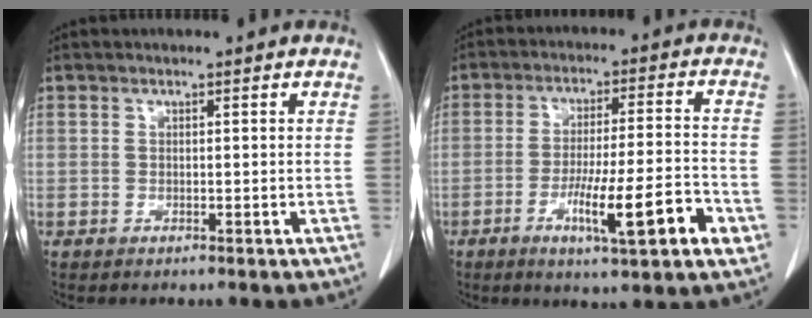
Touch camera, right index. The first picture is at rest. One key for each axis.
{"total": 12.5, "fx": -4.9, "fy": 1.1, "fz": 11.4, "tx": -0.186, "ty": -0.004, "tz": -0.074}